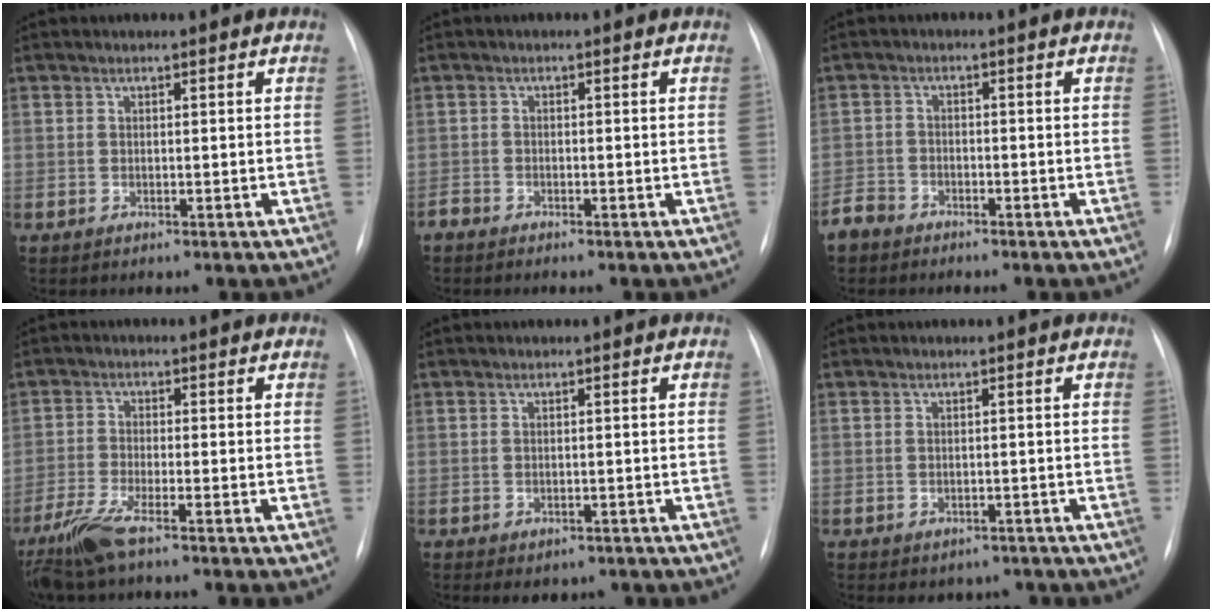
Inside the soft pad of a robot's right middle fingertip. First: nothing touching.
{"total": 1.2, "force": [-1.1, 0.4, 0.1], "torque": [0.000, 0.000, -0.018]}
{"total": 3.4, "force": [-2.9, 1.7, 0.1], "torque": [-0.004, 0.001, -0.057]}
{"total": 6.2, "force": [-4.5, 0.1, 4.2], "torque": [-0.097, -0.020, -0.093]}
{"total": 3.2, "force": [-2.4, 1.9, 1.0], "torque": [-0.007, 0.006, -0.024]}
{"total": 3.4, "force": [-2.7, 2.0, 0.5], "torque": [0.000, 0.013, -0.031]}